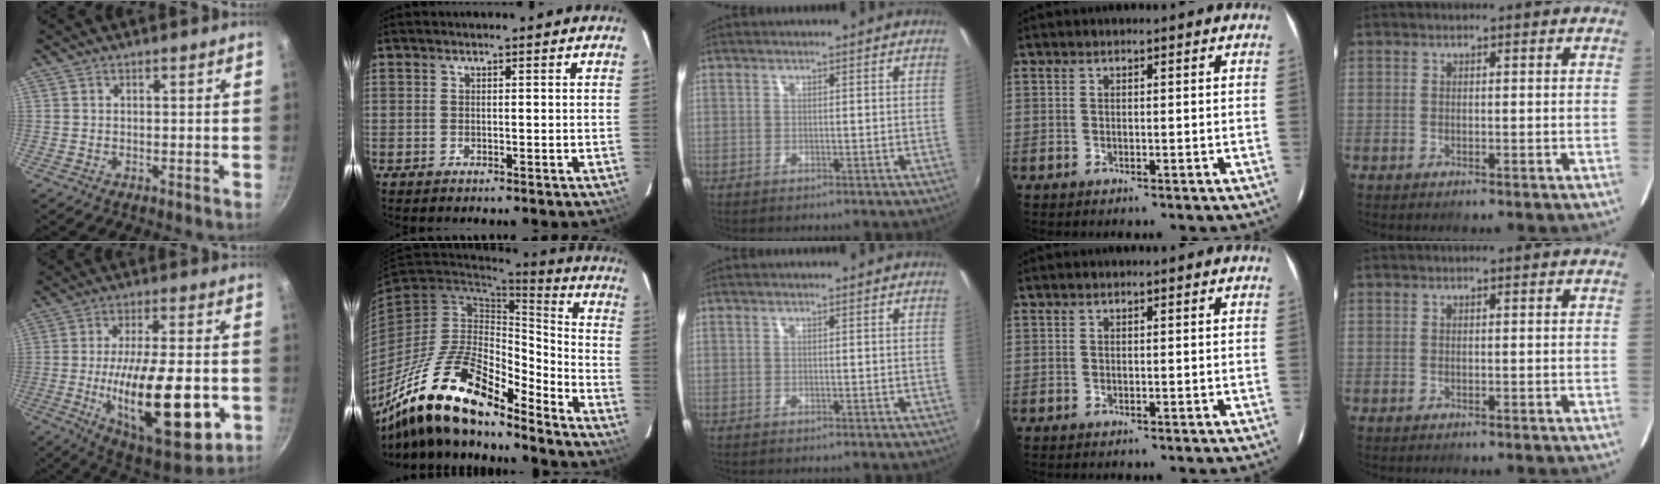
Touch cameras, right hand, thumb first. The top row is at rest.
{"thumb": {"total": 24.4, "force": [-5.2, 8.8, 22.2], "torque": [-0.340, 0.000, -0.075]}, "index": {"total": 20.6, "force": [-15.6, 6.3, 12.0], "torque": [-0.226, -0.013, -0.283]}}